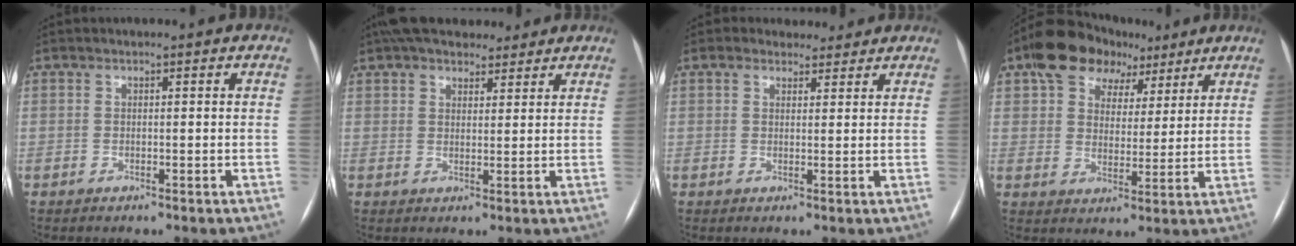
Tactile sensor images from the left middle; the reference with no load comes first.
{"total": 11.3, "force": [9.4, 4.5, 4.4], "torque": [-0.060, 0.034, 0.142]}
{"total": 3.6, "force": [3.1, 1.9, 0.1], "torque": [0.003, 0.014, 0.039]}
{"total": 11.2, "force": [6.9, 7.3, 5.0], "torque": [-0.078, 0.041, 0.111]}